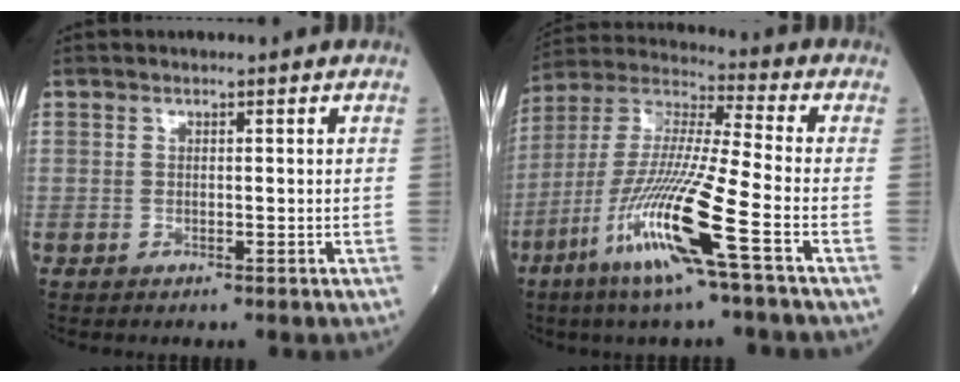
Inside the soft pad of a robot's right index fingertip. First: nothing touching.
{"total": 16.5, "force": [-7.4, -0.3, 14.7], "torque": [-0.312, -0.026, -0.146]}